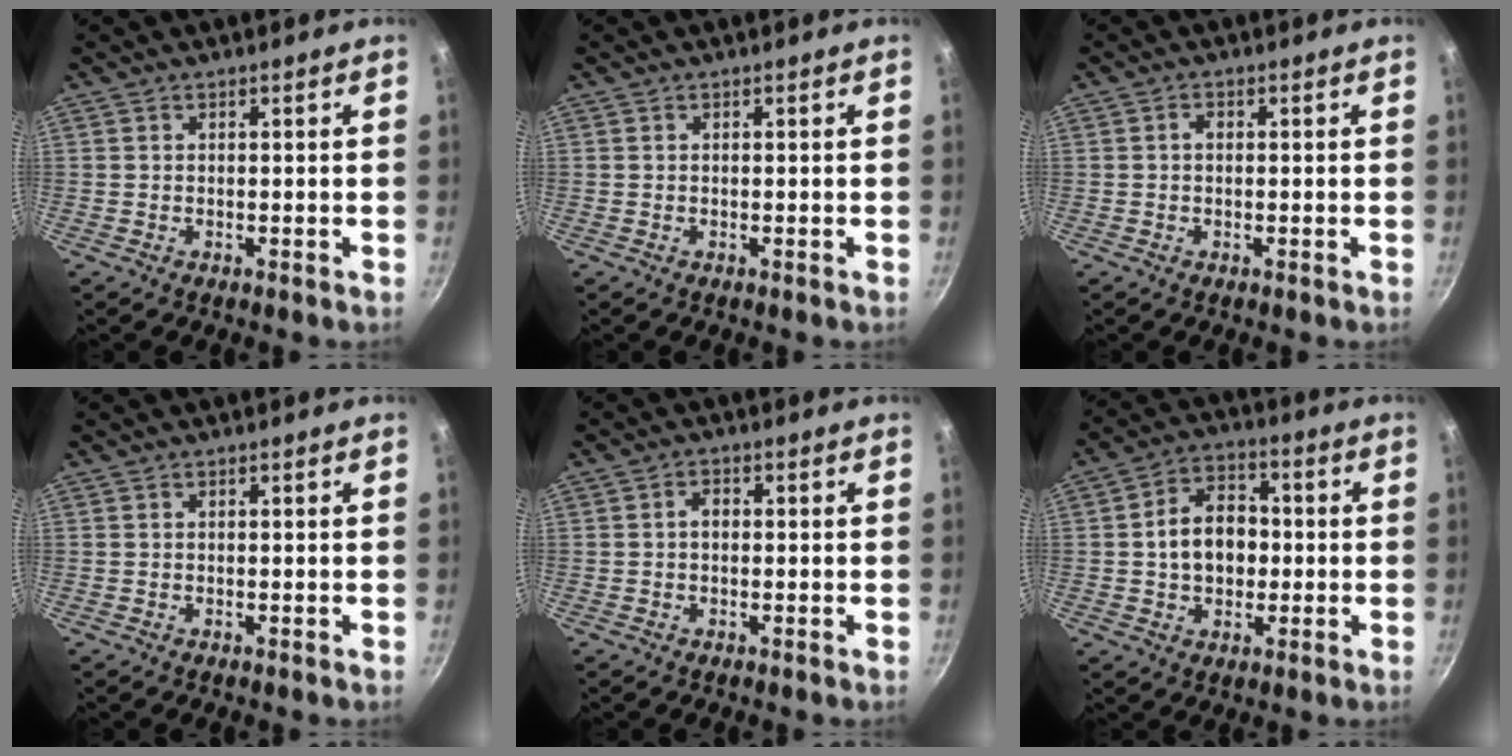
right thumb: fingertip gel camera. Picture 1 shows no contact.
{"total": 0.0}
{"total": 1.4, "force": [0.1, 1.0, 0.9], "torque": [-0.016, 0.004, -0.002]}
{"total": 0.0}
{"total": 2.1, "force": [0.0, 1.5, 1.5], "torque": [-0.018, 0.007, -0.004]}
{"total": 10.7, "force": [-0.2, 7.9, 7.2], "torque": [-0.085, 0.022, -0.012]}